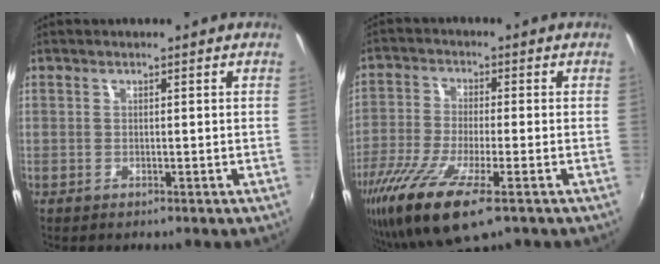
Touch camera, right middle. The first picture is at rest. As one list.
[{"total": 14.7, "force": [-8.4, 3.3, 11.6], "torque": [-0.245, -0.051, -0.160]}]